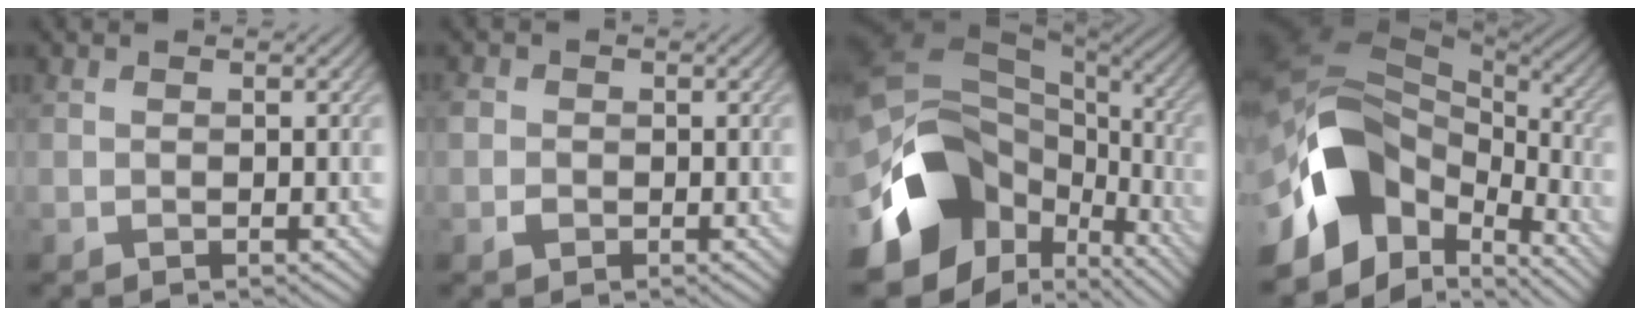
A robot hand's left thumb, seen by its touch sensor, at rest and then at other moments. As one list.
[{"total": 1.3, "force": [-0.4, 1.2, 0.4], "torque": [-0.004, 0.001, -0.012]}, {"total": 17.3, "force": [-5.3, 11.9, 11.4], "torque": [-0.245, -0.039, -0.070]}, {"total": 15.3, "force": [-5.4, 9.4, 10.8], "torque": [-0.245, -0.008, -0.096]}]